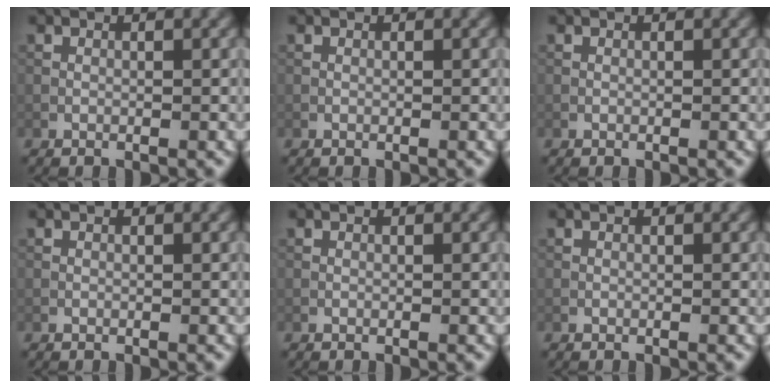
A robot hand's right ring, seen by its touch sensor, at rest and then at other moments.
{"total": 0.0}
{"total": 0.0}
{"total": 0.0}
{"total": 0.0}
{"total": 0.0}